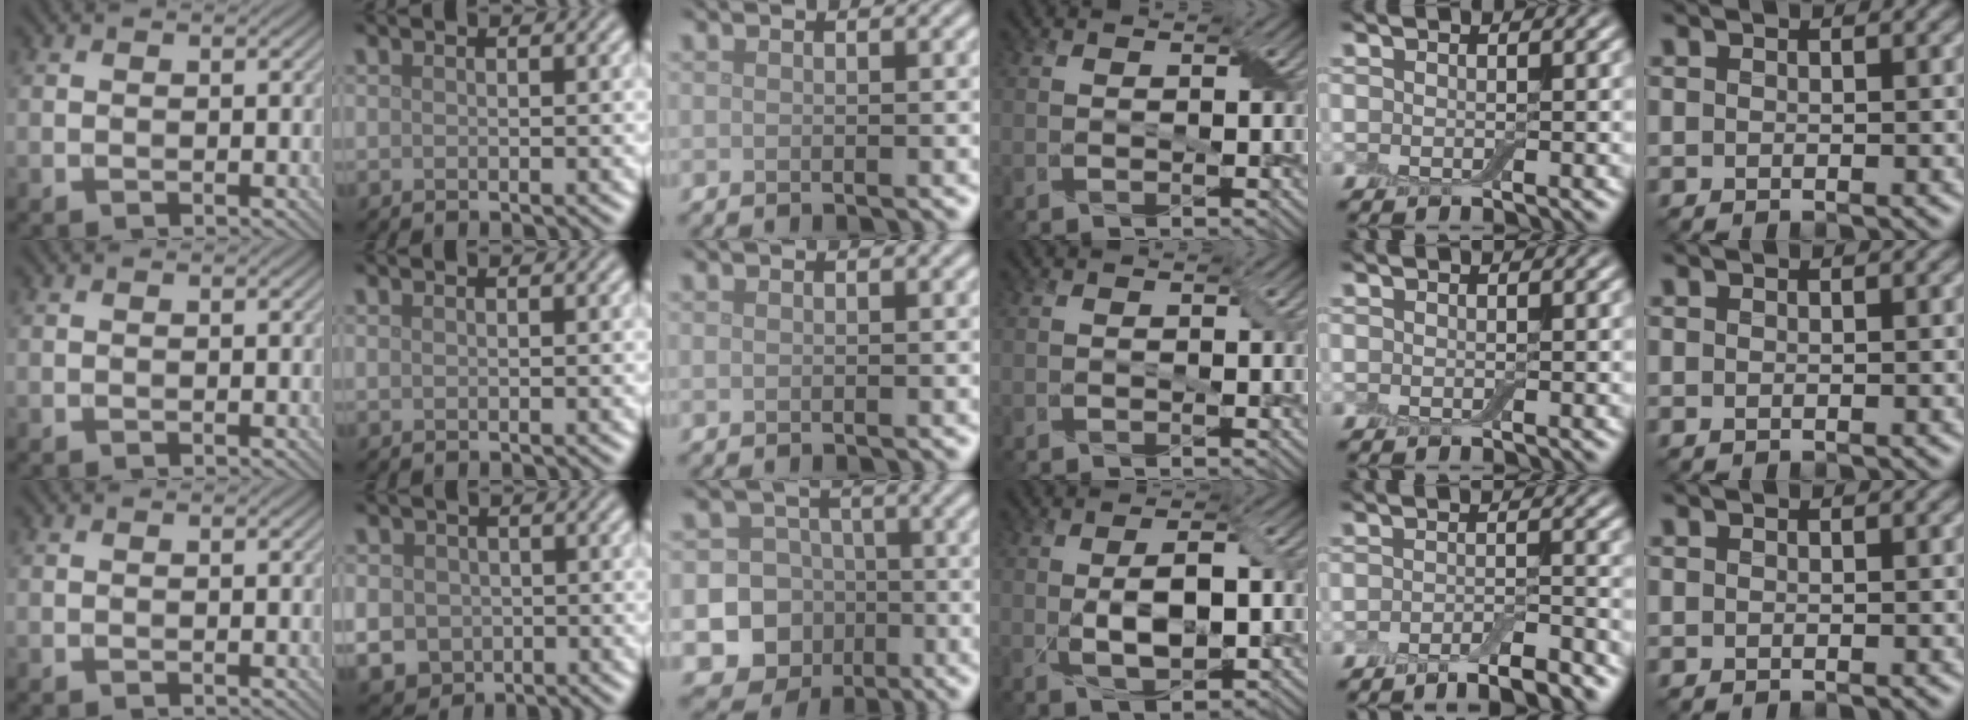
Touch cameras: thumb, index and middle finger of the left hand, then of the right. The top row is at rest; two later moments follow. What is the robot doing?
{"motion": "fold", "object": "cloth"}